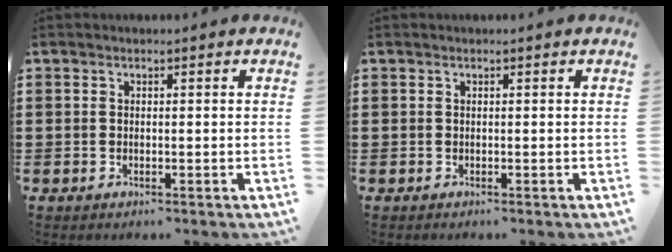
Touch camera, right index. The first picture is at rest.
{"total": 0.0}